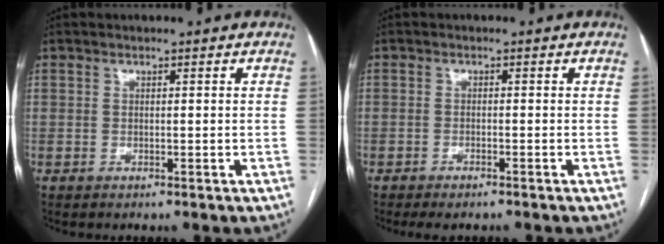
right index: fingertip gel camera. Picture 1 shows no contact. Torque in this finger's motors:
{"motor_torque": [0.10, 0.01, 0.00, -0.03]}